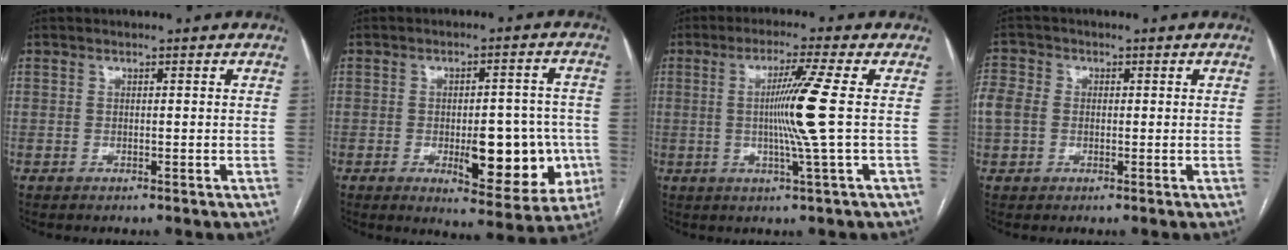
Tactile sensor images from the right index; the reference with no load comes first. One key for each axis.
{"total": 12.9, "fx": -3.1, "fy": 5.1, "fz": 11.5, "tx": -0.135, "ty": 0.008, "tz": -0.028}
{"total": 8.1, "fx": 0.2, "fy": -2.4, "fz": 7.7, "tx": -0.144, "ty": -0.008, "tz": 0.007}
{"total": 5.2, "fx": 0.1, "fy": 4.4, "fz": 2.7, "tx": -0.078, "ty": 0.023, "tz": 0.003}